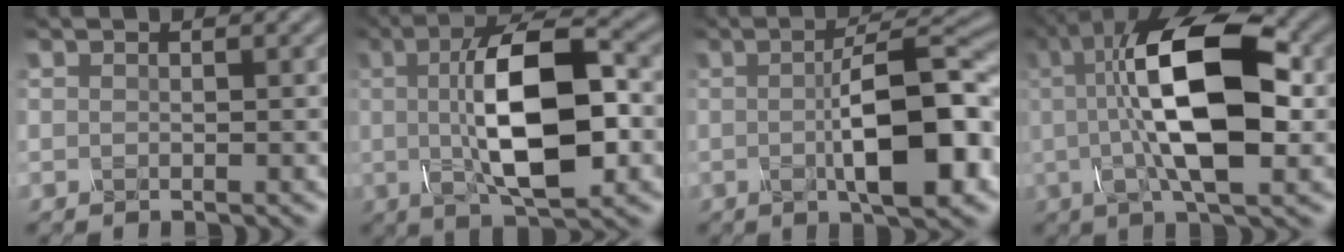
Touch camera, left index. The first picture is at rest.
{"total": 10.9, "force": [0.2, 3.9, 10.2], "torque": [-0.168, 0.009, -0.001]}
{"total": 9.3, "force": [-1.0, 2.5, 8.9], "torque": [-0.128, 0.002, -0.017]}
{"total": 11.6, "force": [1.0, 4.0, 10.8], "torque": [-0.178, 0.017, 0.008]}